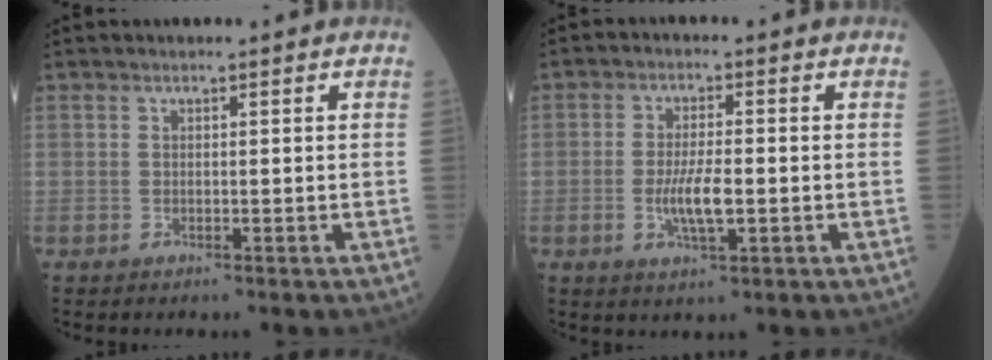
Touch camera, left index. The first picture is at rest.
{"total": 5.3, "force": [-1.4, 1.1, 4.9], "torque": [-0.102, -0.010, -0.024]}